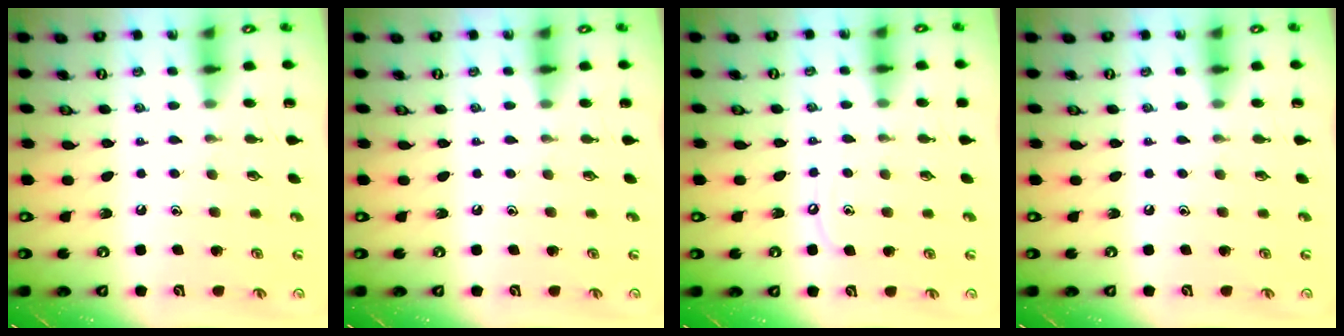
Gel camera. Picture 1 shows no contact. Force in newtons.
{"total": 0.0}
{"total": 4.9, "press": 4.9, "slide": 0.5}
{"total": 0.0}